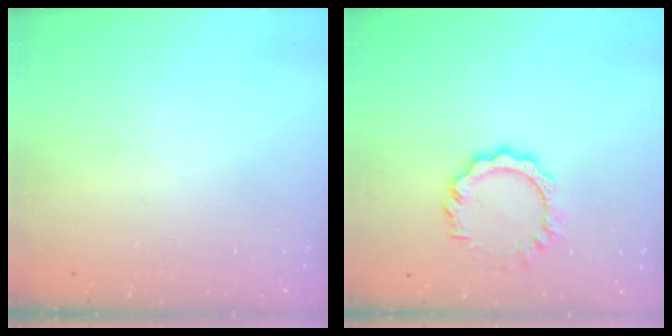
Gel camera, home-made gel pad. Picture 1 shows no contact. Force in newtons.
{"total": 8.1, "press": 8.0, "slide": 0.8}